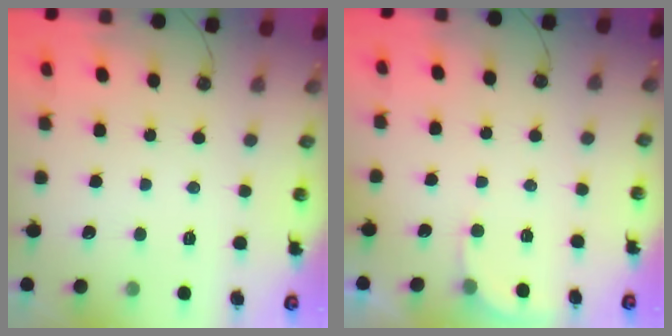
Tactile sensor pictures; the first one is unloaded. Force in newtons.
{"total": 2.6, "press": 2.6, "slide": 0.1}